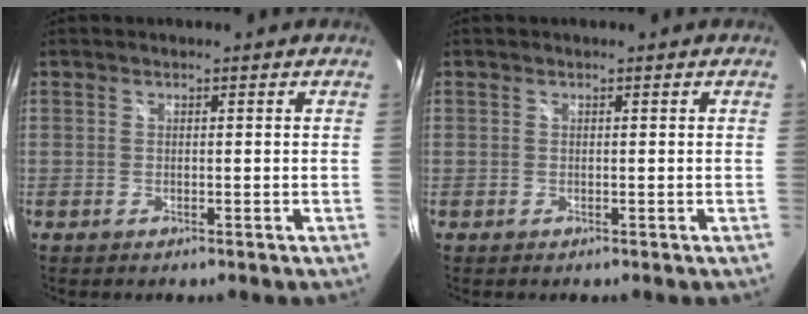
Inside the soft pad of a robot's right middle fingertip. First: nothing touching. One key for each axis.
{"total": 0.0}